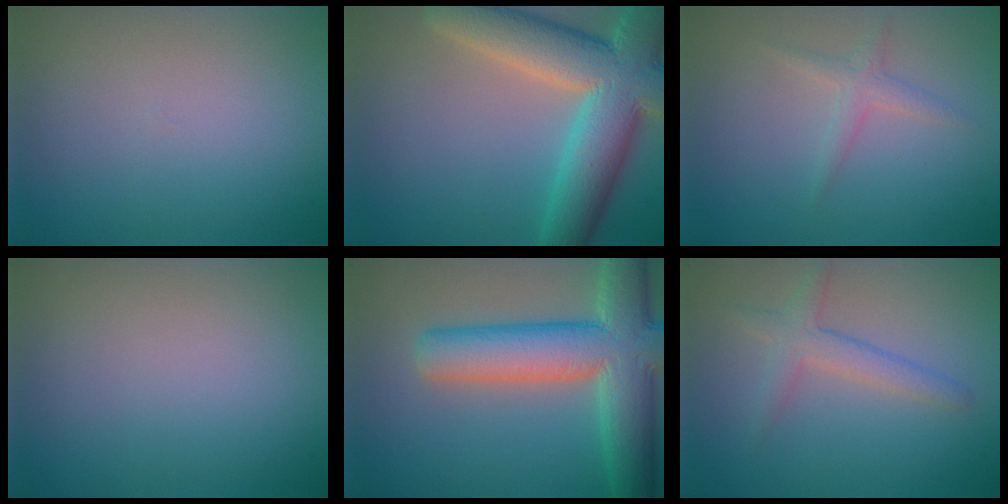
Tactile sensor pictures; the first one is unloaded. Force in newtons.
{"total": 10.8, "press": 10.8, "slide": 0.5}
{"total": 1.5, "press": 1.5, "slide": 0.0}
{"total": 0.0}
{"total": 10.0, "press": 10.0, "slide": 0.6}
{"total": 2.5, "press": 2.5, "slide": 0.1}